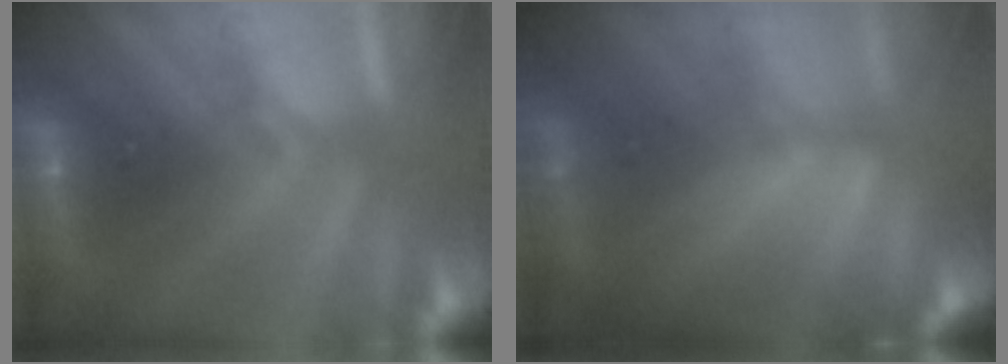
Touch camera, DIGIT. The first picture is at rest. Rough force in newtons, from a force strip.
{"total": 8.3}